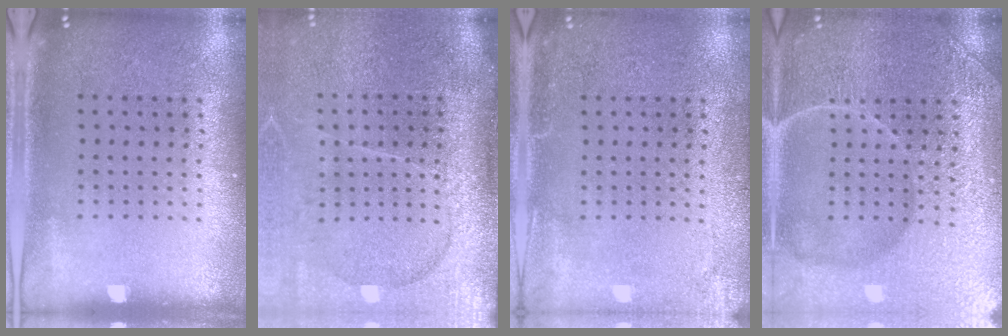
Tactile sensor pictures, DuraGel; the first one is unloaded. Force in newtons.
{"total": 4.3, "press": 3.5, "slide": 2.4}
{"total": 2.3, "press": 2.3, "slide": 0.3}
{"total": 7.4, "press": 7.4, "slide": 1.0}